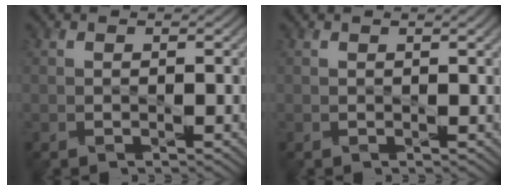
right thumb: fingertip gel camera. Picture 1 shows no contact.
{"total": 0.9, "force": [0.4, 0.1, 0.8], "torque": [-0.011, 0.004, 0.006]}